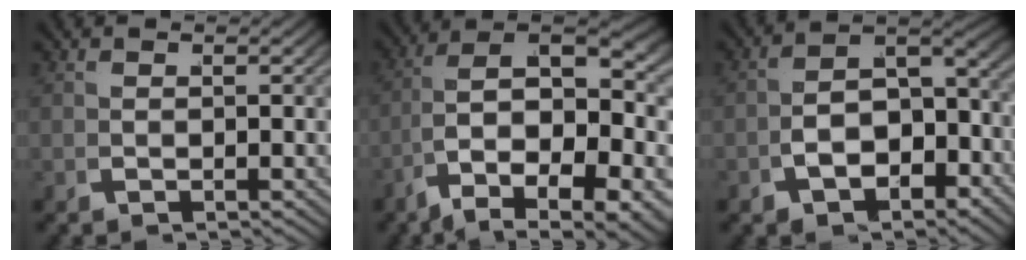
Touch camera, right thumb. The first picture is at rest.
{"total": 14.7, "force": [-1.5, 9.1, 11.5], "torque": [-0.228, -0.056, 0.001]}
{"total": 6.5, "force": [-1.8, 4.4, 4.5], "torque": [-0.080, -0.016, -0.022]}